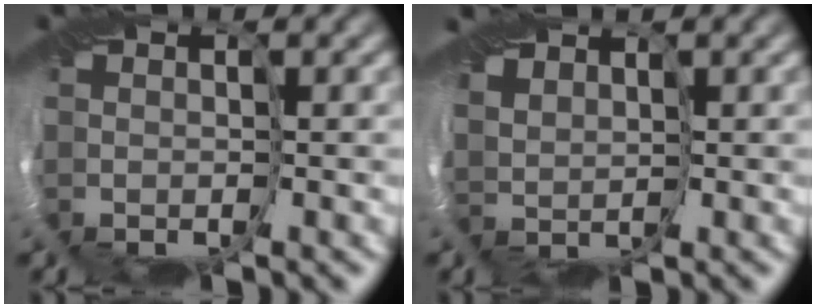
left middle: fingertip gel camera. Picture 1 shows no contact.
{"total": 2.5, "force": [0.6, 1.7, 1.7], "torque": [-0.021, -0.005, 0.000]}